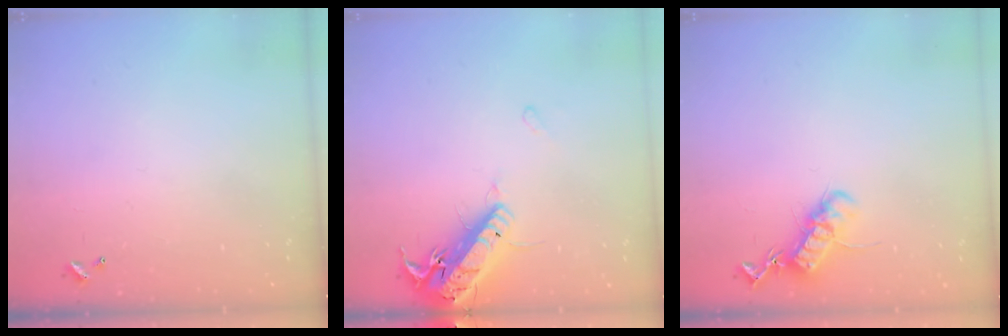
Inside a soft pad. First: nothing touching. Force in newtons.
{"total": 17.3, "press": 16.9, "slide": 3.7}
{"total": 13.3, "press": 13.3, "slide": 0.3}